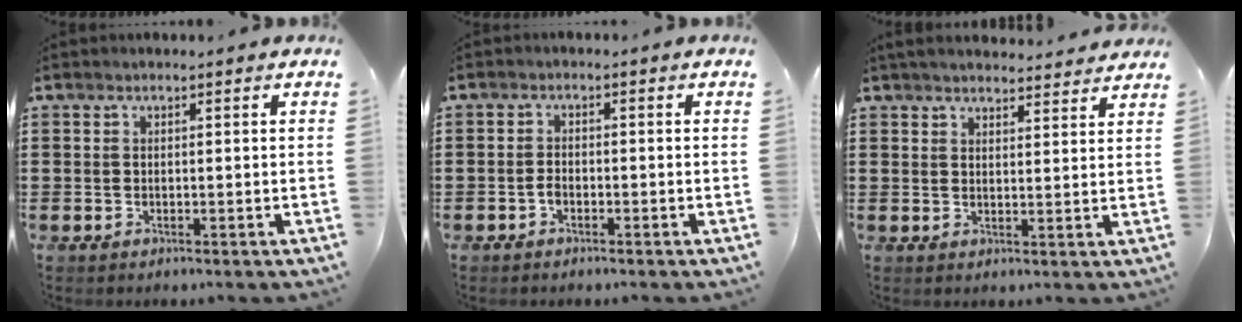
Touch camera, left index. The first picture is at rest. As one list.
[{"total": 1.4, "force": [-0.9, 0.7, 0.9], "torque": [-0.021, 0.001, -0.018]}, {"total": 3.3, "force": [3.2, 0.3, 0.6], "torque": [-0.021, -0.009, 0.059]}]